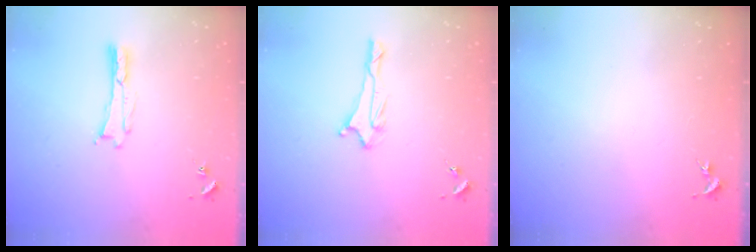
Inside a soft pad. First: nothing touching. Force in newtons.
{"total": 1.7, "press": 1.6, "slide": 0.6}
{"total": 0.0}